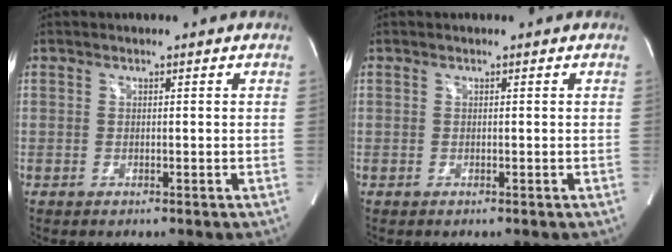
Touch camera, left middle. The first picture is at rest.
{"total": 0.0}